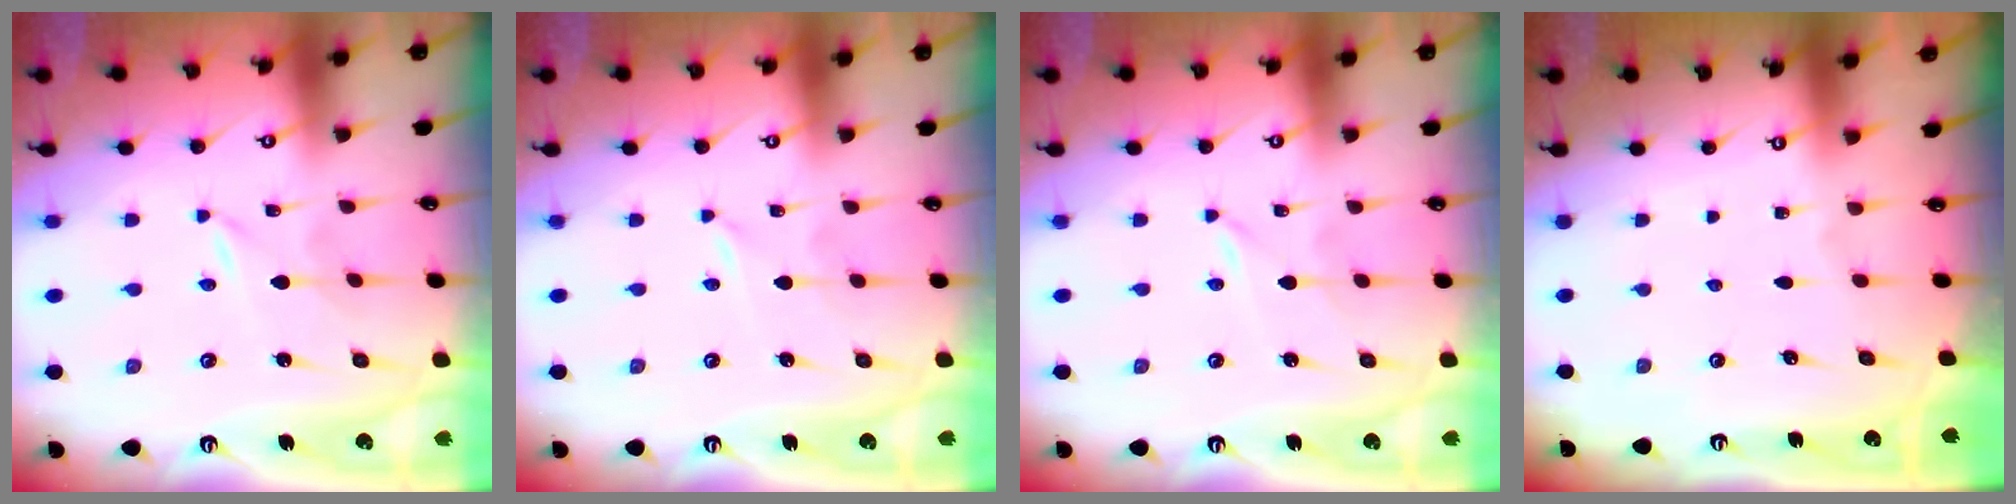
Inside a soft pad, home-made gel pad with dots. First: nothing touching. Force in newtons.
{"total": 0.0}
{"total": 0.0}
{"total": 0.0}